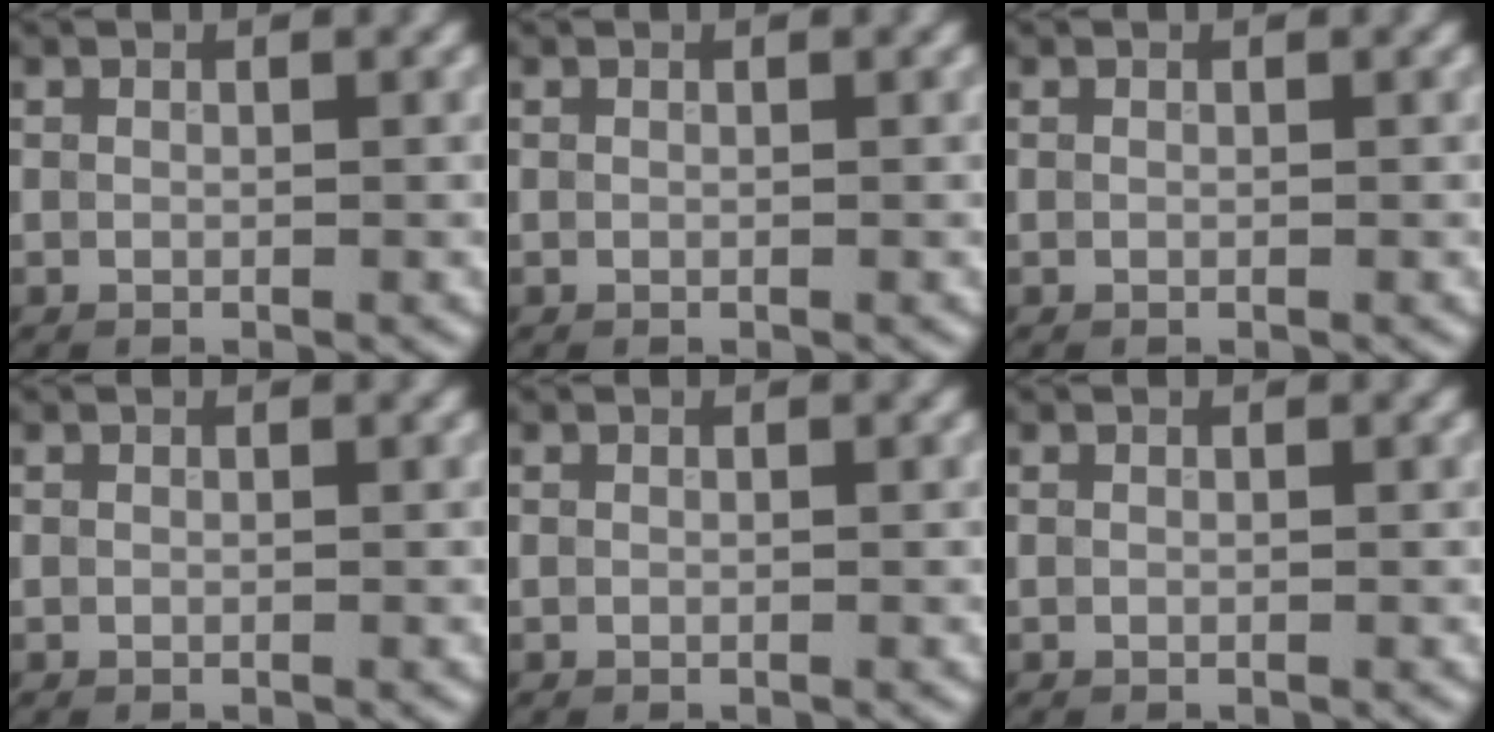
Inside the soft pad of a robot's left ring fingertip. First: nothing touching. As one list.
[{"total": 0.0}, {"total": 0.0}, {"total": 0.0}, {"total": 0.0}, {"total": 0.0}]